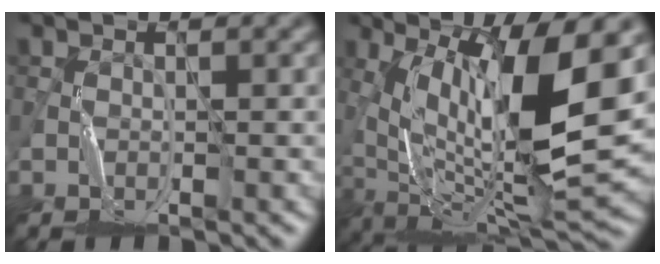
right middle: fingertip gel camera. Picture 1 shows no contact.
{"total": 13.8, "force": [2.1, 4.3, 12.9], "torque": [-0.221, -0.003, 0.044]}